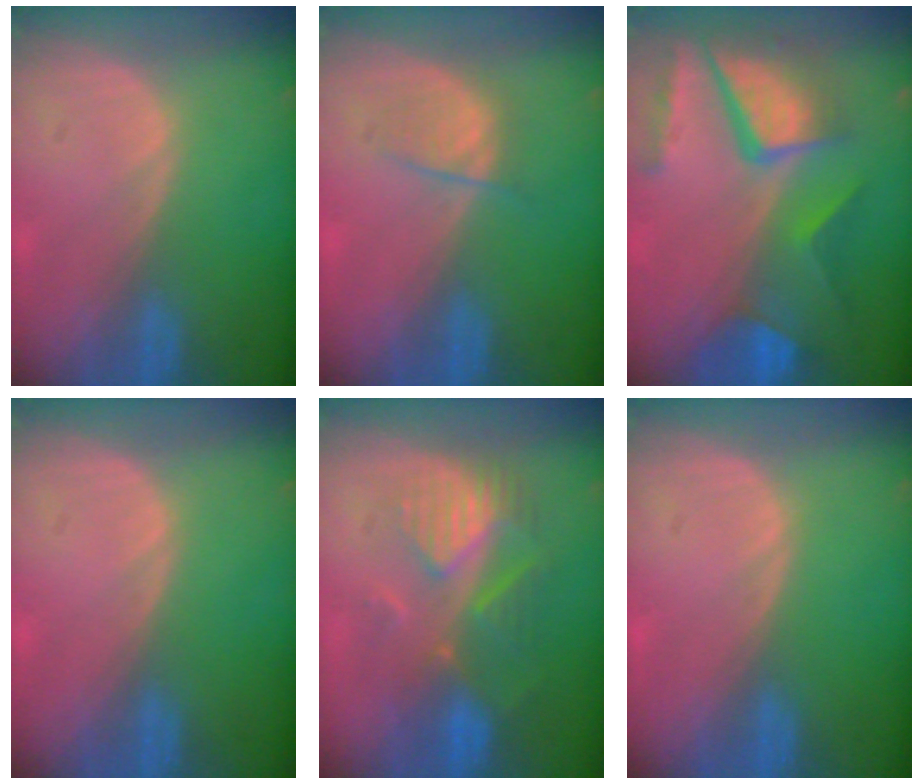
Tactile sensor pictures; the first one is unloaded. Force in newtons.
{"total": 2.6, "press": 2.5, "slide": 0.5}
{"total": 11.4, "press": 9.5, "slide": 6.4}
{"total": 0.0}
{"total": 8.6, "press": 8.1, "slide": 3.1}
{"total": 0.0}